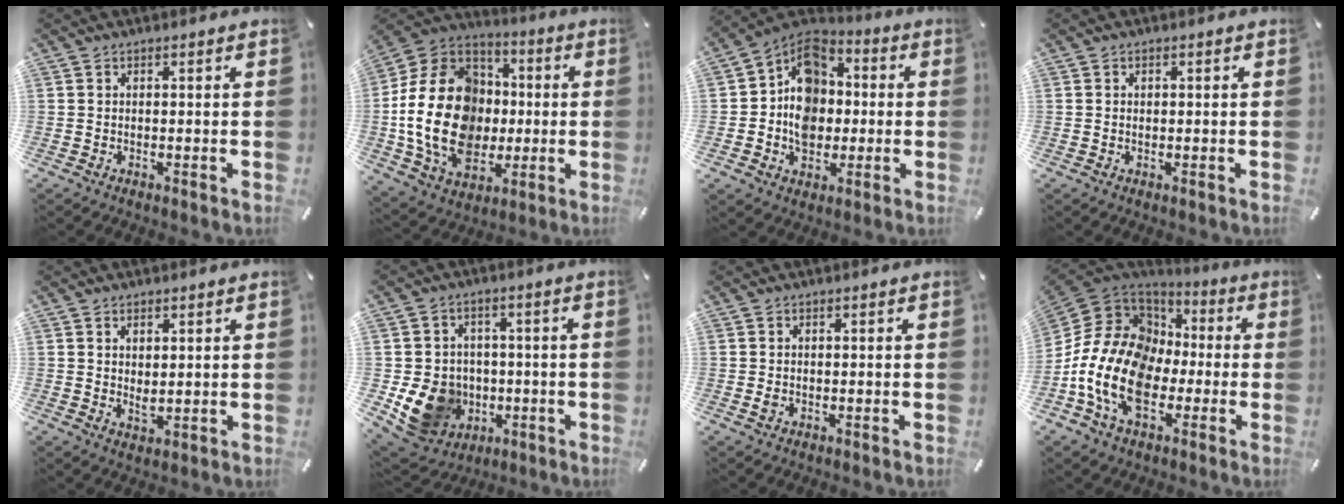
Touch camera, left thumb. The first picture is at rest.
{"total": 24.1, "force": [-2.1, 18.5, 15.3], "torque": [-0.313, 0.016, -0.026]}
{"total": 12.6, "force": [-1.0, 10.7, 6.6], "torque": [-0.131, 0.004, -0.020]}
{"total": 0.7, "force": [0.0, 0.5, 0.5], "torque": [-0.010, 0.003, -0.001]}
{"total": 2.5, "force": [1.1, 1.5, 1.7], "torque": [-0.027, -0.004, 0.019]}
{"total": 12.8, "force": [-2.4, 11.4, 5.3], "torque": [-0.118, 0.012, -0.033]}
{"total": 1.2, "force": [-0.1, 0.9, 0.8], "torque": [-0.015, 0.002, -0.002]}
{"total": 17.9, "force": [-4.8, 13.9, 10.3], "torque": [-0.240, 0.014, -0.085]}